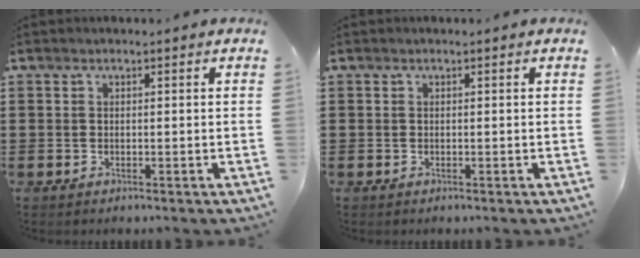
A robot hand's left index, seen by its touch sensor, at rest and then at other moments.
{"total": 0.0}